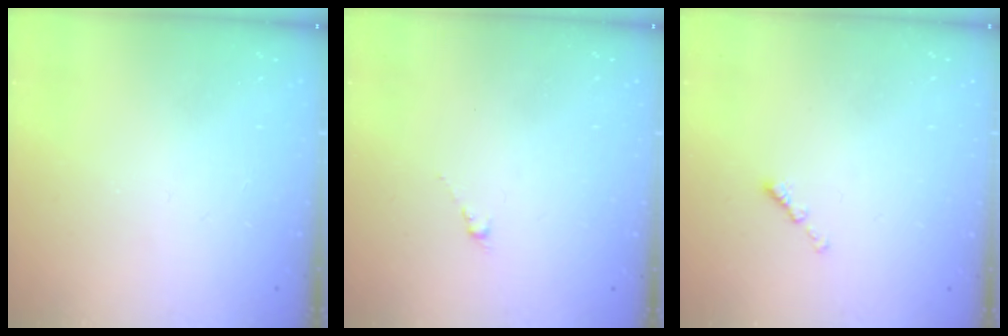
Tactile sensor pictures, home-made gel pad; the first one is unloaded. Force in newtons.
{"total": 0.0}
{"total": 0.0}